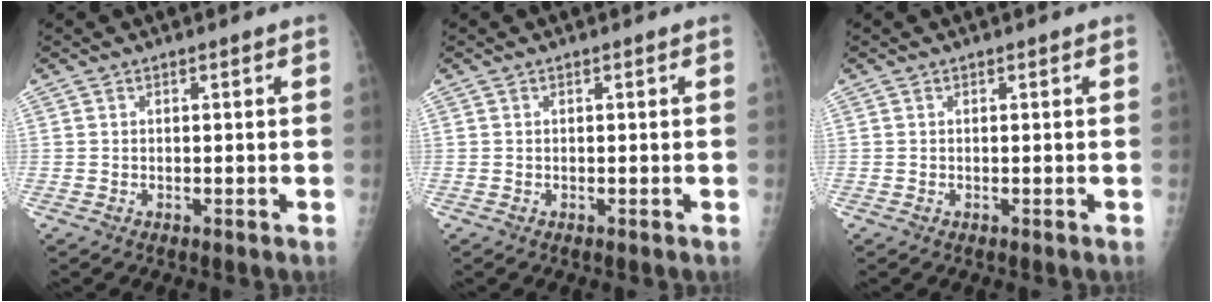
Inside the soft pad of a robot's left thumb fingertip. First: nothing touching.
{"total": 0.0}
{"total": 0.0}